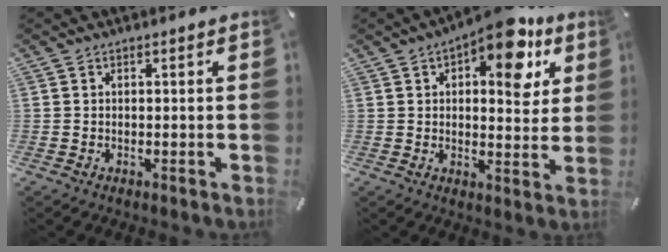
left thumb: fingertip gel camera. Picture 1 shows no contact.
{"total": 12.6, "force": [7.3, 6.0, 8.3], "torque": [-0.095, -0.050, 0.120]}